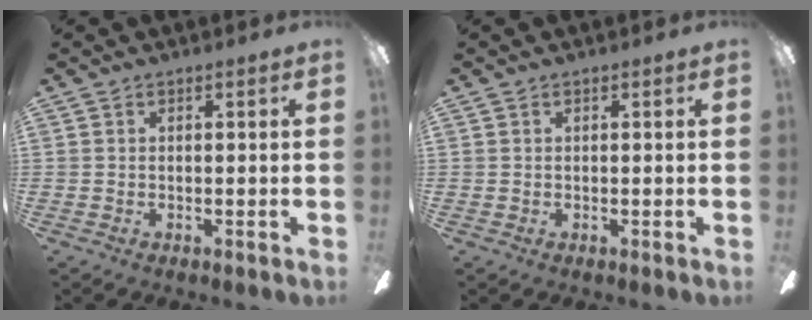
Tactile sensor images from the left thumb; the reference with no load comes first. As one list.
[{"total": 0.5, "force": [0.4, 0.3, 0.0], "torque": [-0.001, 0.002, 0.007]}]